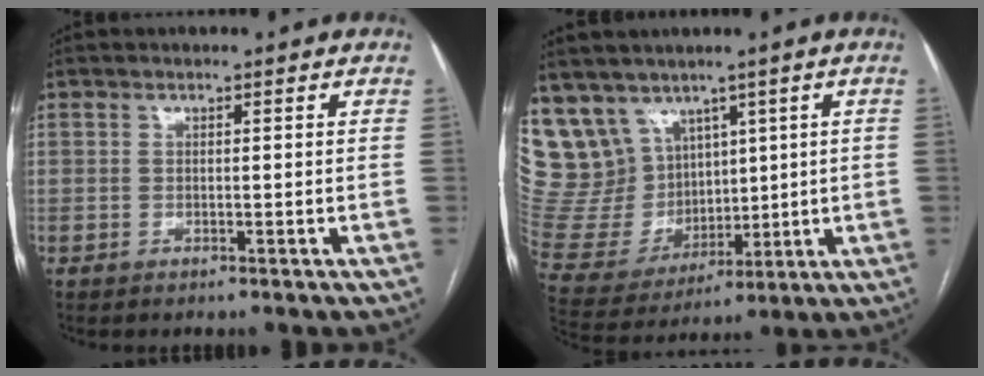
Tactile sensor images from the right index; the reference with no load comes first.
{"total": 14.9, "force": [9.2, 11.2, 3.5], "torque": [-0.099, 0.057, 0.215]}